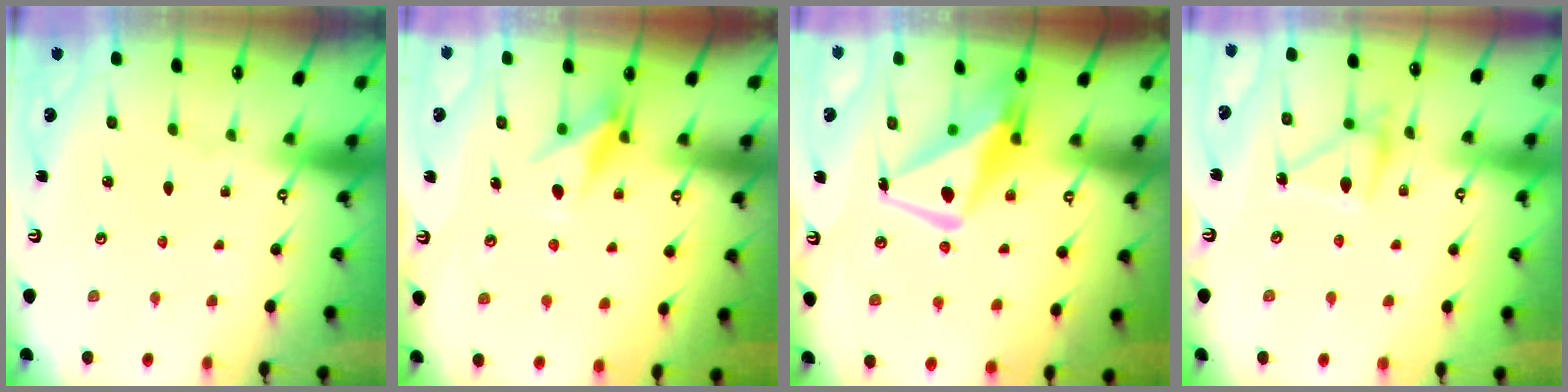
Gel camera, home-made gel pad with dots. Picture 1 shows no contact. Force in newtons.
{"total": 9.5, "press": 9.5, "slide": 0.8}
{"total": 12.9, "press": 12.8, "slide": 1.4}
{"total": 13.3, "press": 13.2, "slide": 0.8}